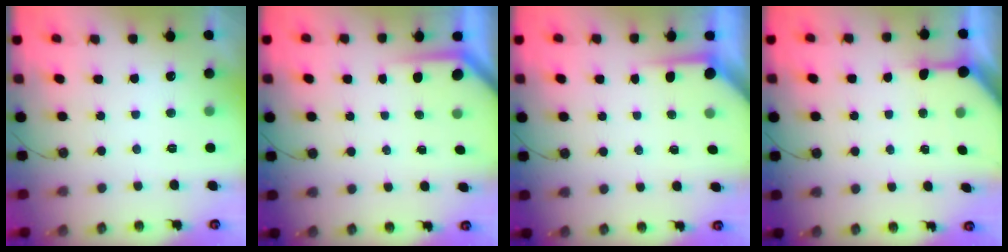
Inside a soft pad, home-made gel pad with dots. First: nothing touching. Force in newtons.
{"total": 2.7, "press": 2.7, "slide": 0.4}
{"total": 3.4, "press": 3.3, "slide": 0.4}
{"total": 6.2, "press": 6.2, "slide": 0.2}